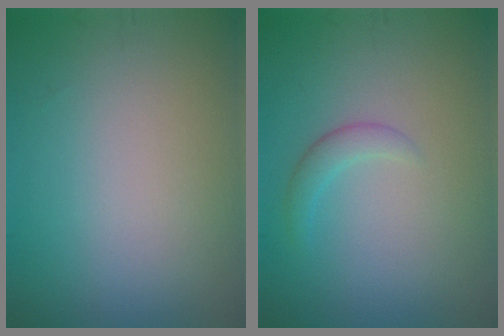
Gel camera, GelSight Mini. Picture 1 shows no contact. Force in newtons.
{"total": 1.5, "press": 1.5, "slide": 0.1}